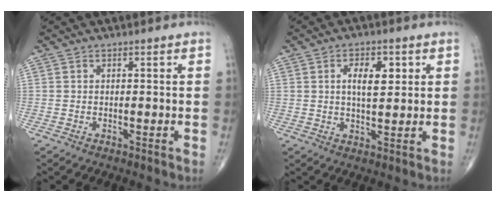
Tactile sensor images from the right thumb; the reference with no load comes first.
{"total": 6.3, "force": [1.8, 3.0, 5.3], "torque": [-0.072, -0.008, 0.031]}